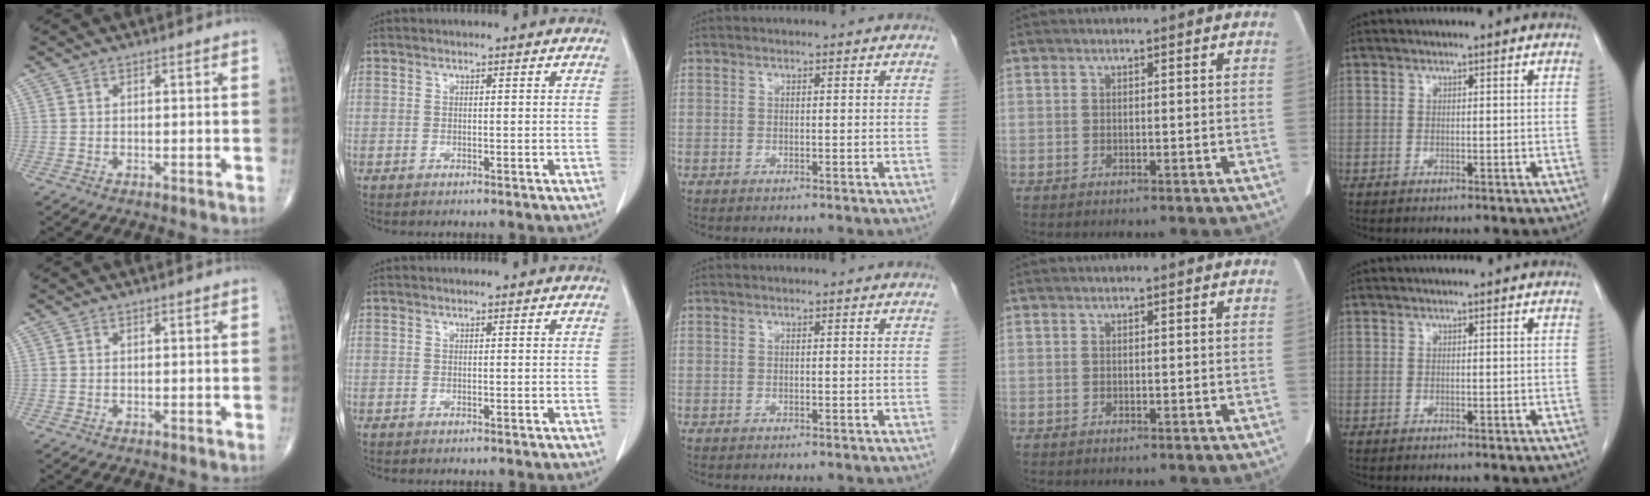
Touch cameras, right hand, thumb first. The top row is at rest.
{}